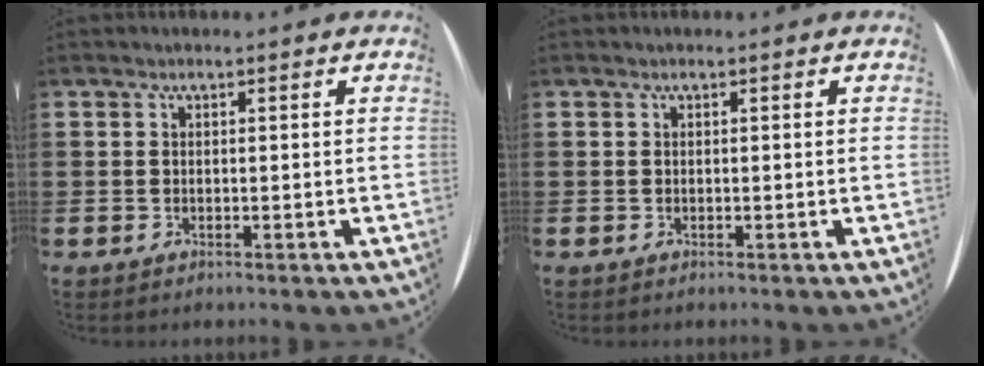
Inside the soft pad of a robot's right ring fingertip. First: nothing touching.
{"total": 0.0}